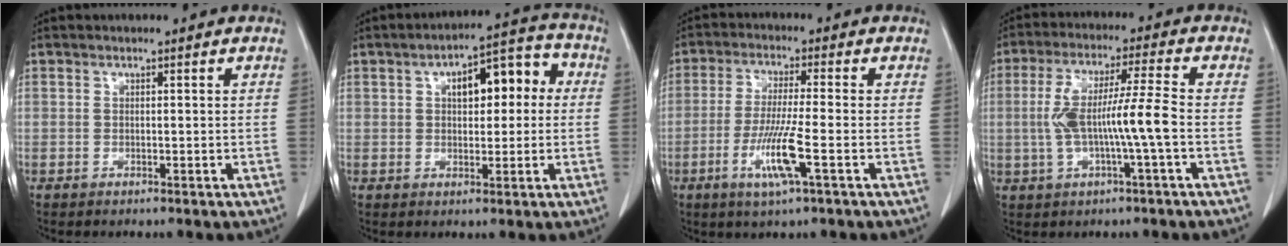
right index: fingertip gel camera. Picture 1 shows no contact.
{"total": 9.5, "force": [1.8, 4.1, 8.3], "torque": [-0.111, 0.044, 0.025]}
{"total": 8.1, "force": [-3.0, -0.3, 7.6], "torque": [-0.152, -0.016, -0.058]}
{"total": 9.6, "force": [-1.3, 0.0, 9.5], "torque": [-0.188, 0.016, -0.025]}